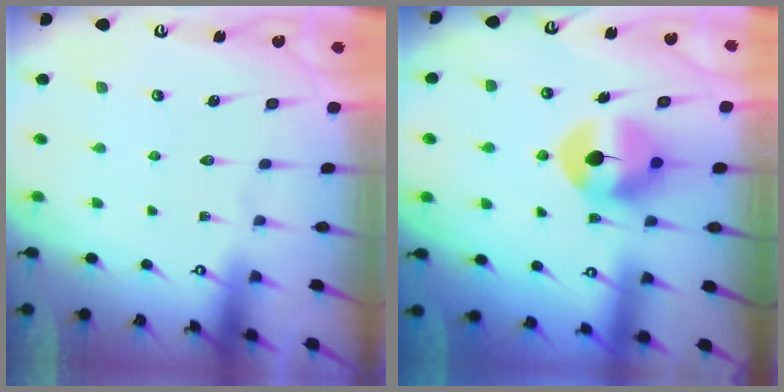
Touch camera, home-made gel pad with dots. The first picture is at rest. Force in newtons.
{"total": 8.4, "press": 8.3, "slide": 1.4}